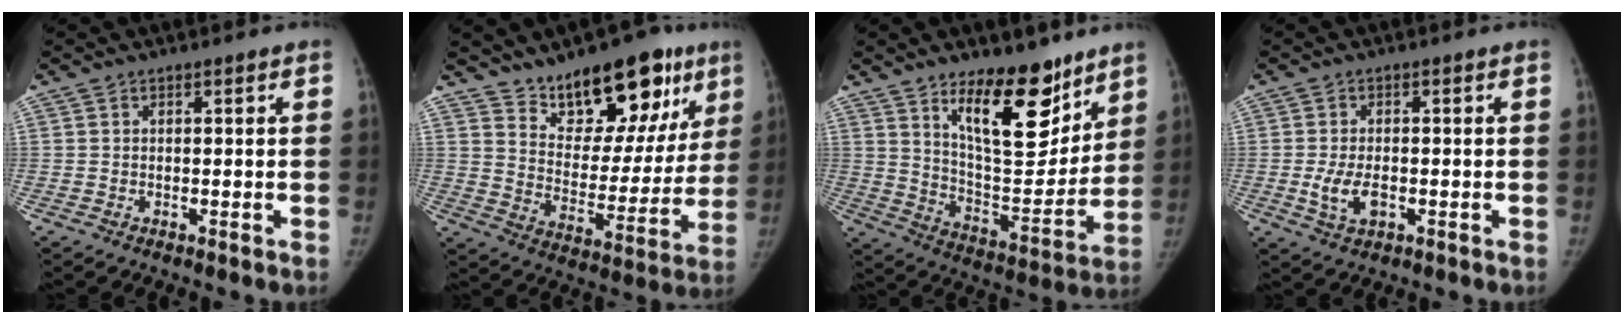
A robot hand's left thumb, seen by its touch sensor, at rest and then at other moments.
{"total": 20.5, "force": [13.5, 9.7, 12.1], "torque": [-0.115, -0.068, 0.207]}
{"total": 18.6, "force": [11.9, 7.7, 12.1], "torque": [-0.130, -0.100, 0.200]}
{"total": 5.1, "force": [-1.1, 2.8, 4.1], "torque": [-0.084, -0.001, -0.017]}